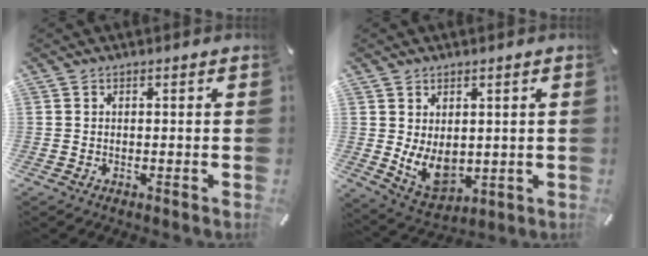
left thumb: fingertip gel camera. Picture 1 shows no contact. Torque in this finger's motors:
{"motor_torque": [1.53, 1.70, 0.55, -0.44, 0.27]}